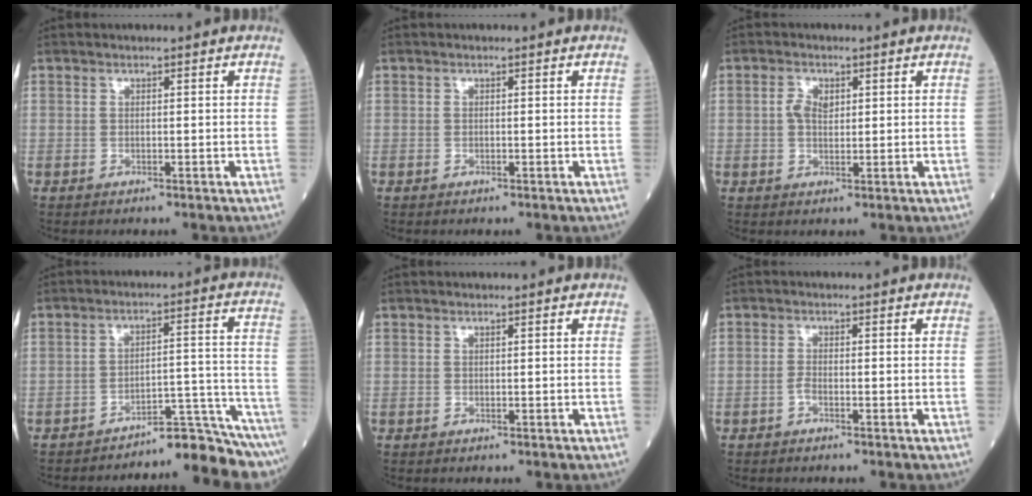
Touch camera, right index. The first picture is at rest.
{"total": 0.0}
{"total": 2.8, "force": [0.8, 1.6, 2.1], "torque": [-0.046, 0.006, 0.016]}
{"total": 10.0, "force": [-9.7, -1.8, 1.5], "torque": [0.011, 0.041, -0.138]}
{"total": 0.0}
{"total": 1.0, "force": [-0.6, 0.2, 0.8], "torque": [-0.017, 0.002, -0.011]}